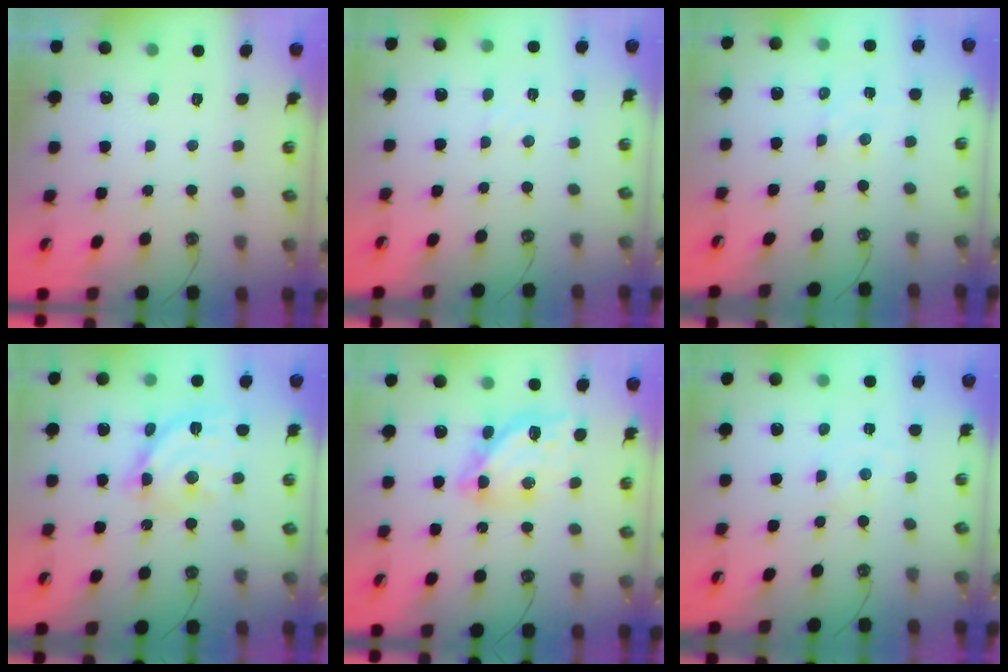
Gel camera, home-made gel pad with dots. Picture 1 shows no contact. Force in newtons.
{"total": 3.0, "press": 3.0, "slide": 0.5}
{"total": 1.2, "press": 1.2, "slide": 0.1}
{"total": 14.9, "press": 14.9, "slide": 1.2}
{"total": 13.2, "press": 13.2, "slide": 1.2}
{"total": 0.0}